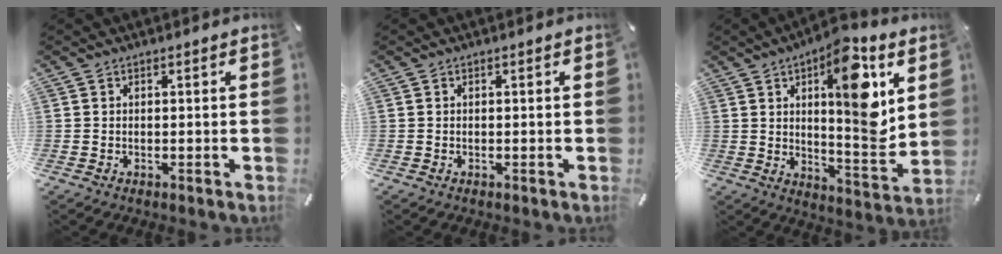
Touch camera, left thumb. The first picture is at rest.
{"total": 0.0}
{"total": 16.6, "force": [6.6, 5.7, 14.1], "torque": [-0.186, -0.045, 0.100]}